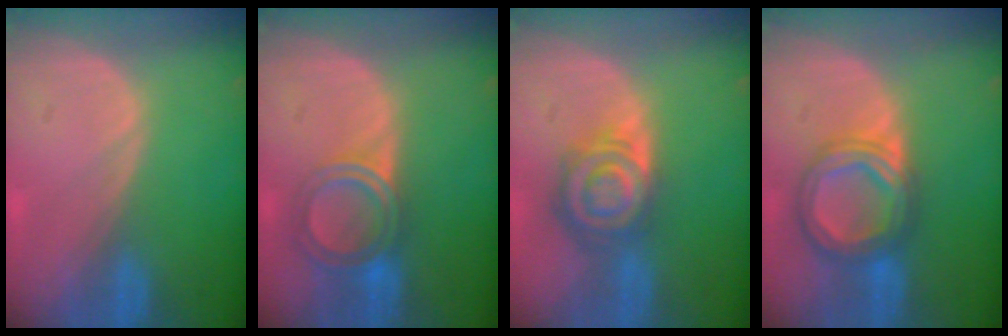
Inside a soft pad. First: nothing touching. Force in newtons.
{"total": 6.1, "press": 5.3, "slide": 3.1}
{"total": 7.9, "press": 6.9, "slide": 3.8}
{"total": 7.6, "press": 7.5, "slide": 0.6}